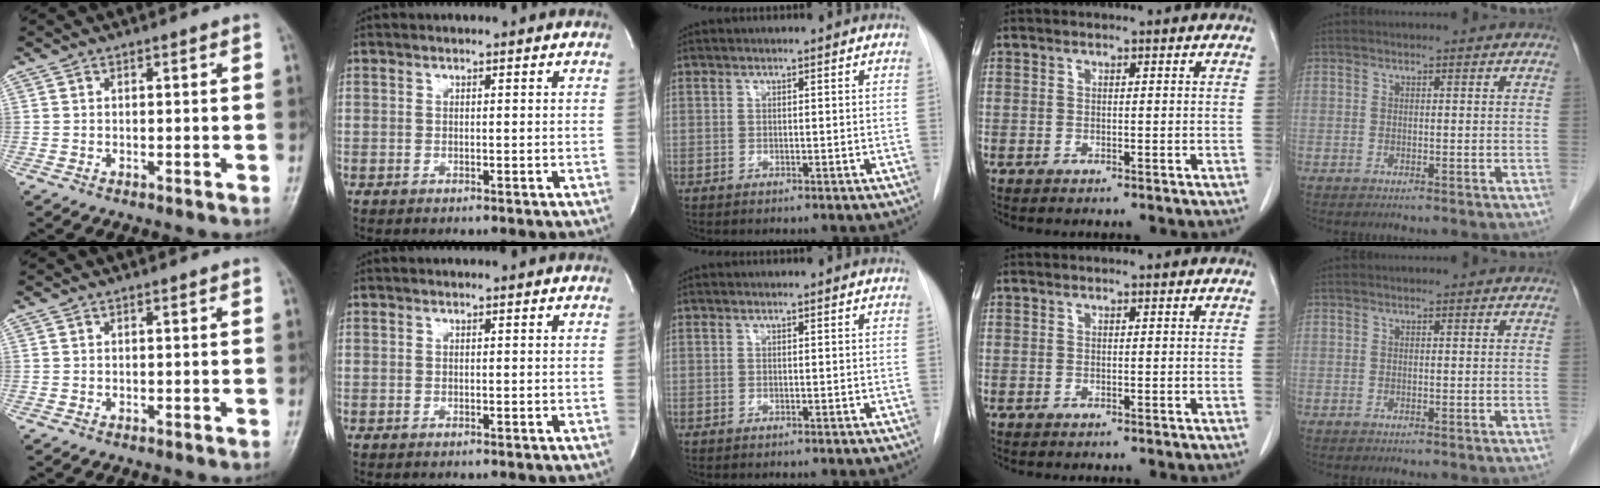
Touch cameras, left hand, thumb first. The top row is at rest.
{}